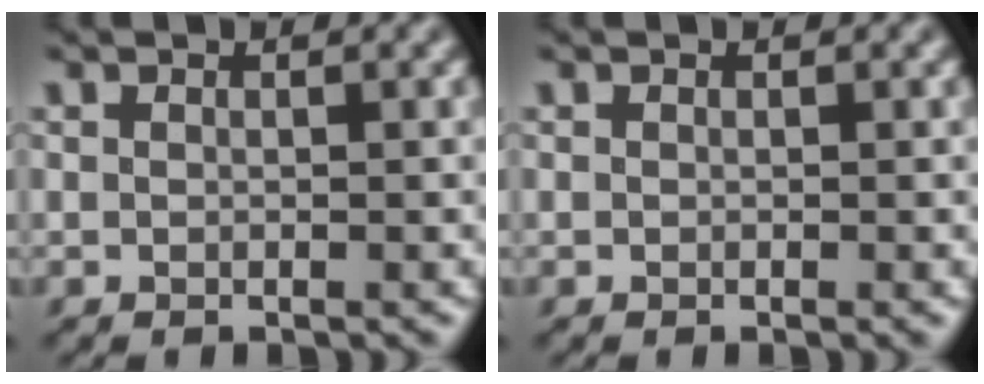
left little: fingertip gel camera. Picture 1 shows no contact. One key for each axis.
{"total": 0.0}